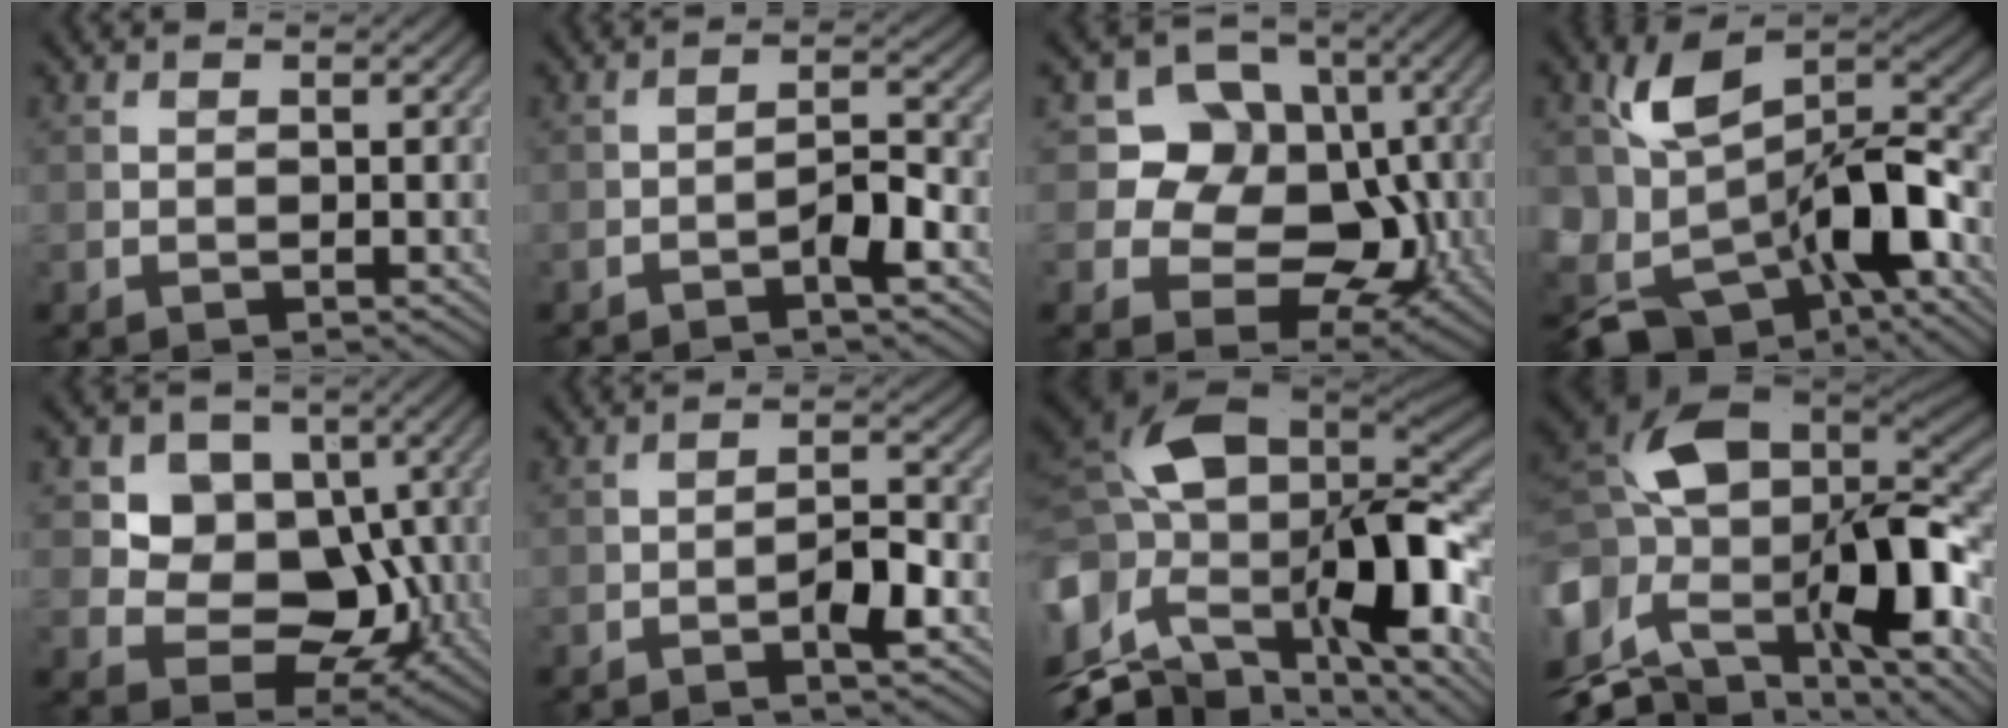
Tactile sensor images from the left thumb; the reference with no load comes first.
{"total": 3.8, "force": [-2.2, 0.8, 3.0], "torque": [-0.051, 0.010, -0.046]}
{"total": 11.6, "force": [0.5, 9.8, 6.1], "torque": [-0.125, -0.009, -0.014]}
{"total": 14.3, "force": [-4.4, 9.0, 10.3], "torque": [-0.185, -0.020, -0.081]}
{"total": 8.7, "force": [0.6, 7.2, 4.8], "torque": [-0.085, -0.021, -0.004]}
{"total": 4.1, "force": [-2.0, 1.1, 3.4], "torque": [-0.056, 0.007, -0.041]}
{"total": 18.8, "force": [-1.9, 11.3, 14.9], "torque": [-0.314, -0.020, -0.030]}
{"total": 17.6, "force": [-2.7, 9.7, 14.4], "torque": [-0.304, -0.002, -0.054]}